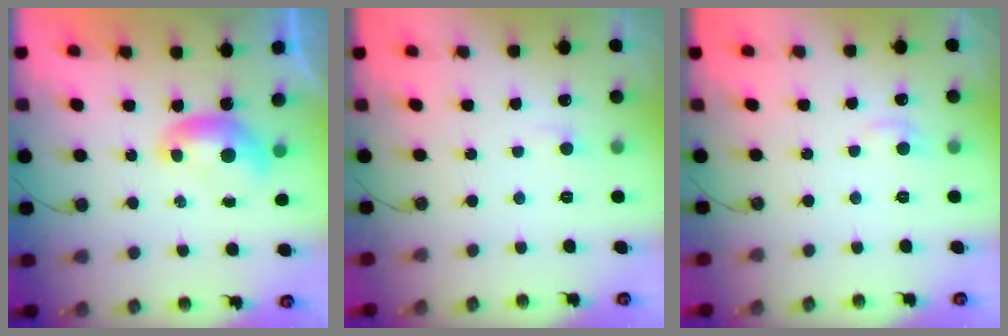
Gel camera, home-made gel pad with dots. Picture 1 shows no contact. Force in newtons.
{"total": 0.8, "press": 0.4, "slide": 0.7}
{"total": 1.1, "press": 0.7, "slide": 0.9}